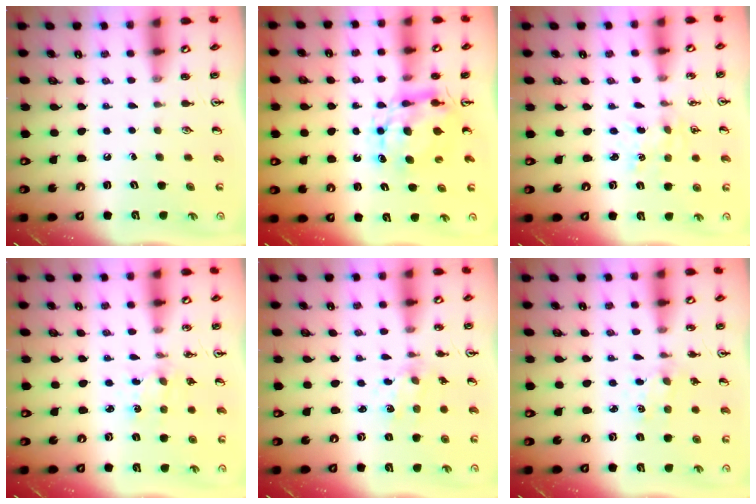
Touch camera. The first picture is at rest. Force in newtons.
{"total": 7.7, "press": 7.7, "slide": 0.7}
{"total": 0.5, "press": 0.5, "slide": 0.1}
{"total": 2.3, "press": 2.3, "slide": 0.4}
{"total": 1.3, "press": 1.3, "slide": 0.3}
{"total": 1.0, "press": 1.0, "slide": 0.2}